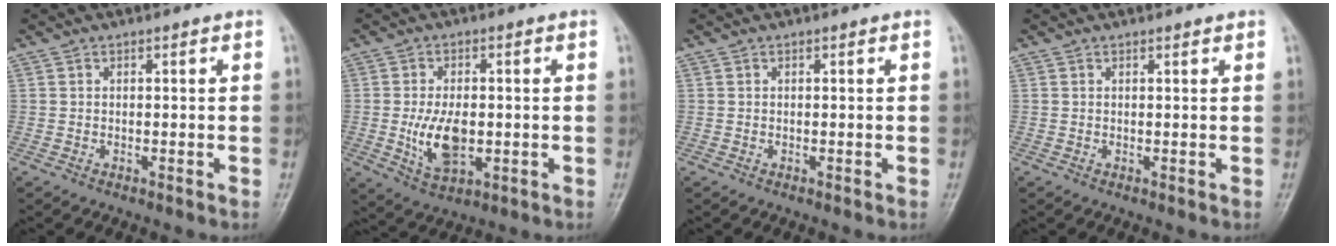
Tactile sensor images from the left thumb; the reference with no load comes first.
{"total": 8.6, "force": [-0.9, 4.9, 7.1], "torque": [-0.121, -0.006, -0.009]}
{"total": 0.0}
{"total": 0.6, "force": [0.5, 0.1, 0.1], "torque": [-0.004, -0.003, 0.007]}